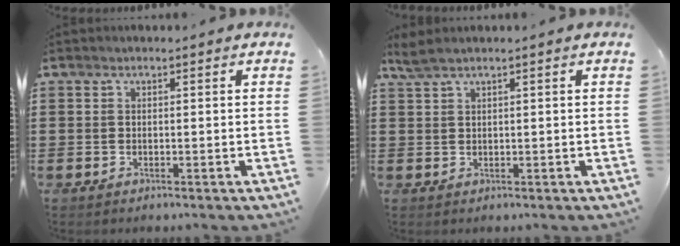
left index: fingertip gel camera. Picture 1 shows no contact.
{"total": 1.9, "force": [1.3, 0.1, 1.4], "torque": [-0.029, -0.001, 0.024]}